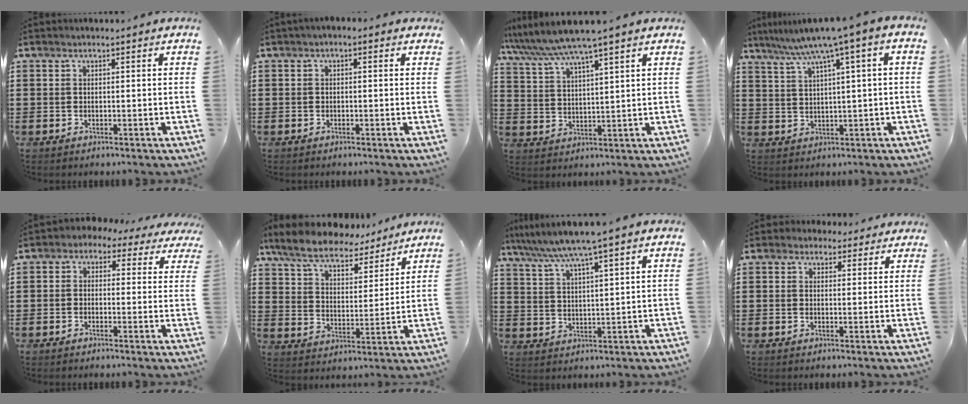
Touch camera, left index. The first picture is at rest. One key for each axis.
{"total": 0.9, "fx": -0.4, "fy": 0.6, "fz": 0.5, "tx": -0.010, "ty": 0.002, "tz": -0.010}
{"total": 5.8, "fx": 4.9, "fy": -0.4, "fz": 3.0, "tx": -0.075, "ty": -0.024, "tz": 0.083}
{"total": 5.3, "fx": 2.5, "fy": -0.1, "fz": 4.6, "tx": -0.098, "ty": -0.016, "tz": 0.035}
{"total": 1.9, "fx": 0.2, "fy": 1.7, "fz": 0.7, "tx": -0.023, "ty": -0.001, "tz": -0.003}
{"total": 8.5, "fx": 7.7, "fy": 1.9, "fz": 3.1, "tx": -0.095, "ty": -0.037, "tz": 0.141}
{"total": 5.8, "fx": 4.8, "fy": -0.8, "fz": 3.1, "tx": -0.076, "ty": -0.025, "tz": 0.079}
{"total": 2.8, "fx": 2.3, "fy": 1.5, "fz": 0.5, "tx": -0.010, "ty": 0.000, "tz": 0.041}